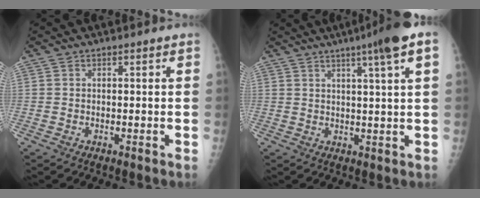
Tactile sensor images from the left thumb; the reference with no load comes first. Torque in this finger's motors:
{"motor_torque": [2.73, 1.73, 0.91, -1.85, 0.58]}